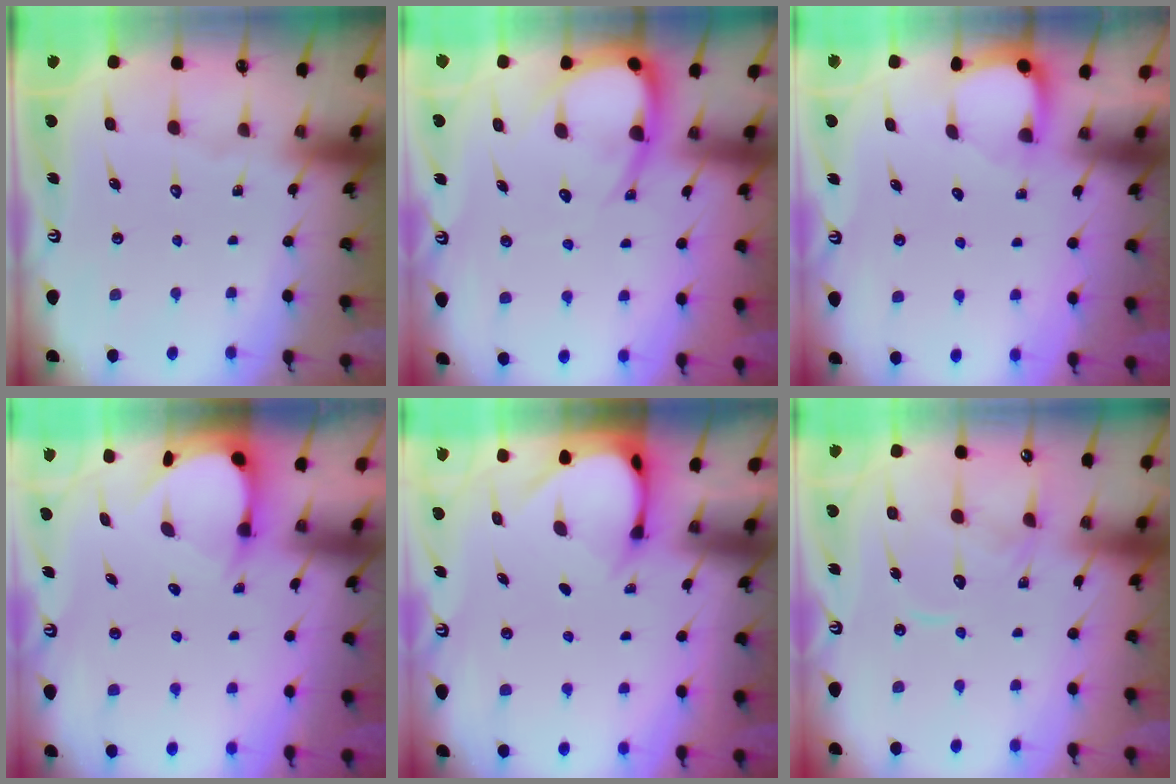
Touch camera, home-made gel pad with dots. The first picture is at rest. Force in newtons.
{"total": 8.0, "press": 8.0, "slide": 0.8}
{"total": 2.4, "press": 2.4, "slide": 0.3}
{"total": 3.5, "press": 3.5, "slide": 0.3}
{"total": 3.1, "press": 3.1, "slide": 0.2}
{"total": 12.2, "press": 12.1, "slide": 1.1}